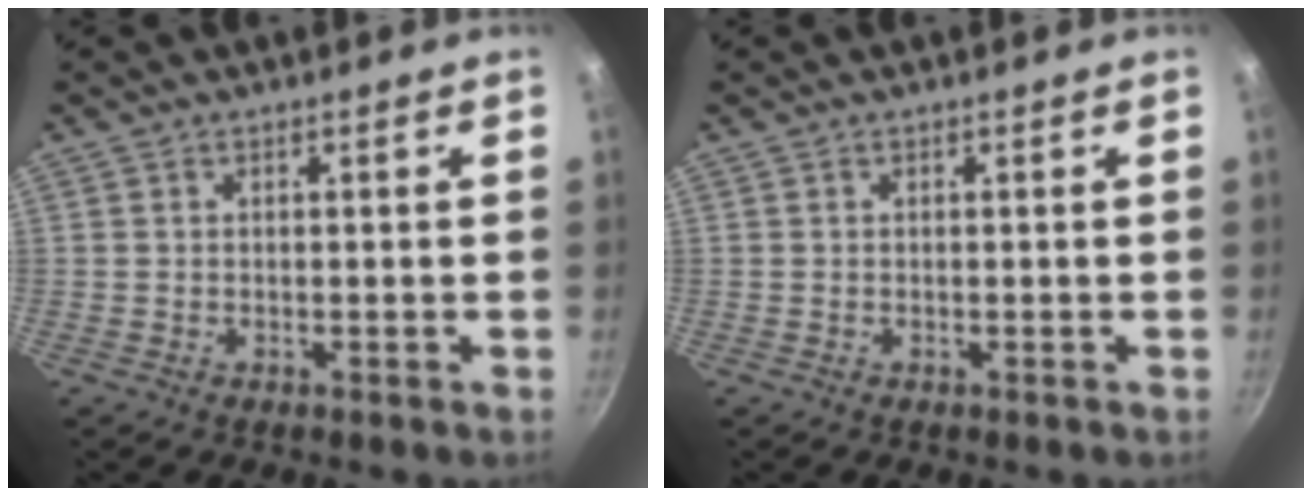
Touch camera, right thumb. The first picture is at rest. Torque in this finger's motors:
{"motor_torque": [-0.11, 0.11, -0.24, 0.06, 0.00]}